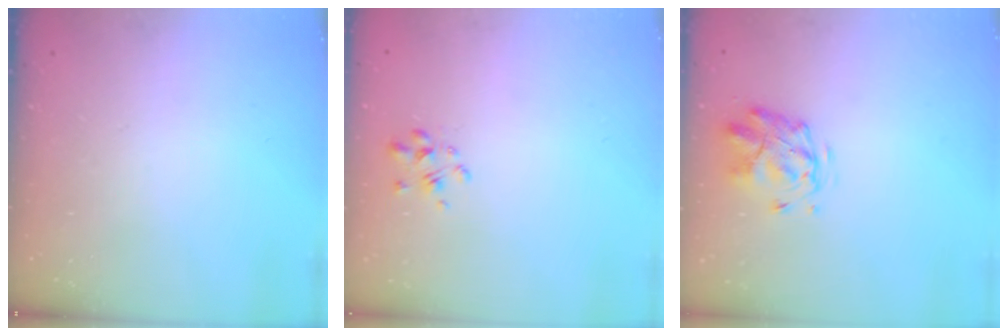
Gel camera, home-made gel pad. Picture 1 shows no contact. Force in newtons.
{"total": 2.5, "press": 2.3, "slide": 1.1}
{"total": 2.9, "press": 2.5, "slide": 1.5}